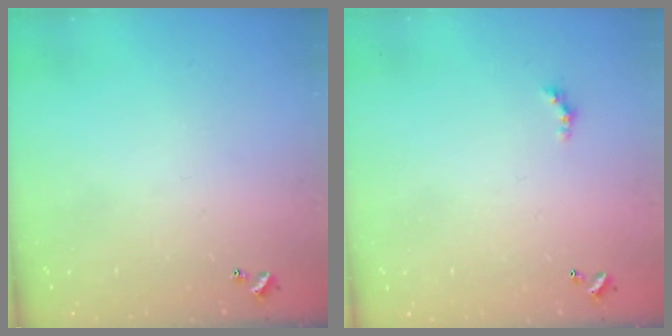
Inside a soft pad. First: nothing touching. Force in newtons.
{"total": 1.3, "press": 1.2, "slide": 0.4}